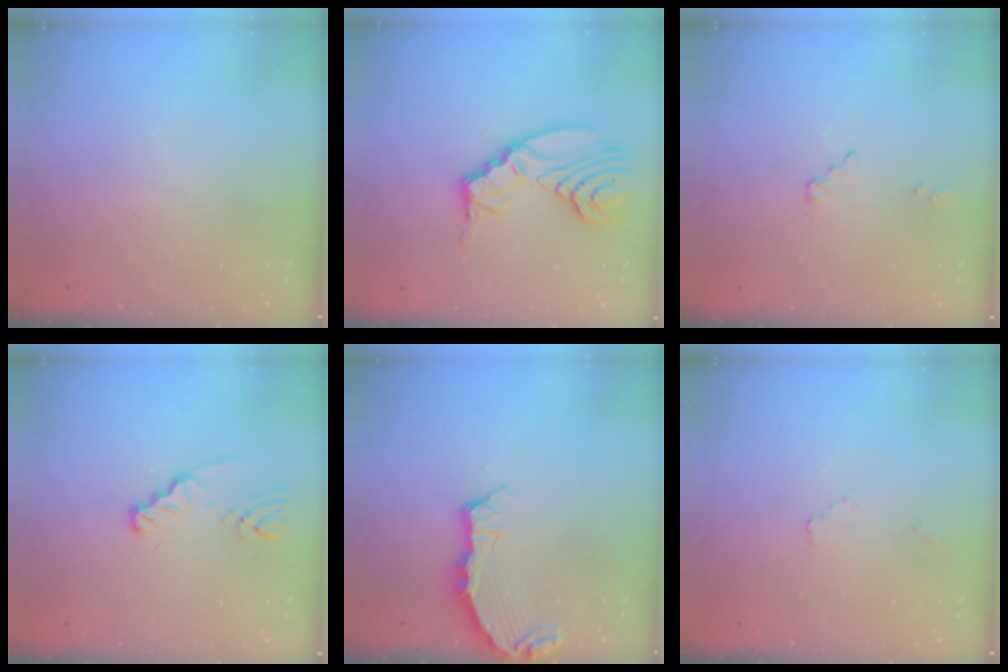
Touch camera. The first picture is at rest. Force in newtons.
{"total": 11.1, "press": 11.0, "slide": 1.3}
{"total": 2.5, "press": 2.5, "slide": 0.1}
{"total": 2.7, "press": 2.7, "slide": 0.4}
{"total": 6.3, "press": 5.6, "slide": 2.8}
{"total": 0.5, "press": 0.5, "slide": 0.2}